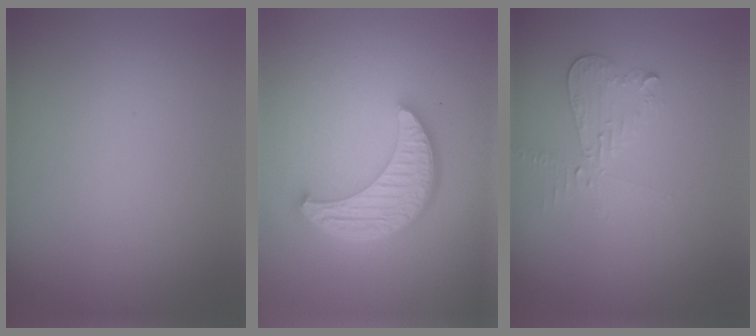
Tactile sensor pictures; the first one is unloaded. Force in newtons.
{"total": 5.7, "press": 4.3, "slide": 3.7}
{"total": 2.1, "press": 2.0, "slide": 0.5}